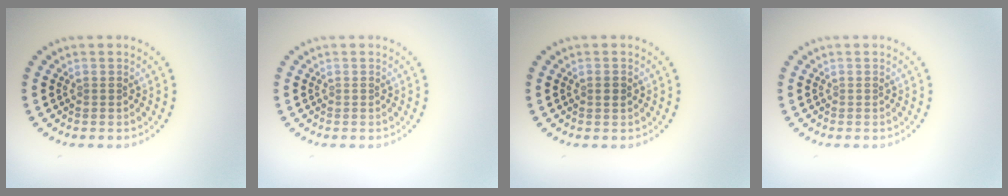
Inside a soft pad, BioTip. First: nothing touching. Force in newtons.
{"total": 0.0}
{"total": 0.8, "press": 0.8, "slide": 0.1}
{"total": 0.0}